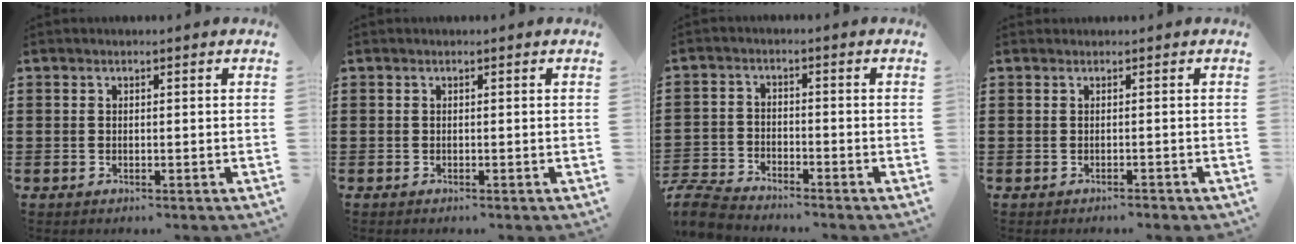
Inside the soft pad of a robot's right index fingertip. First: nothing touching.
{"total": 0.0}
{"total": 5.0, "force": [-4.9, 0.7, 0.8], "torque": [-0.041, -0.004, -0.106]}
{"total": 0.0}